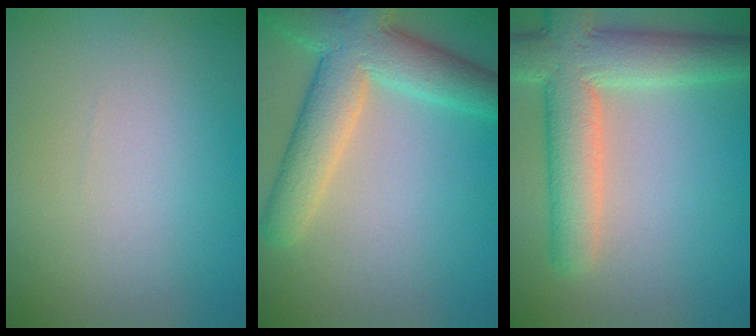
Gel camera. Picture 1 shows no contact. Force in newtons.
{"total": 7.6, "press": 7.6, "slide": 0.5}
{"total": 8.0, "press": 7.9, "slide": 0.8}